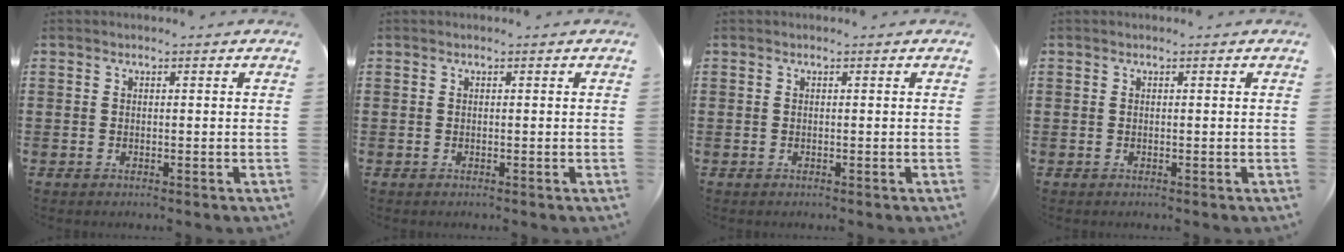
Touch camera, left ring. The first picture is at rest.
{"total": 0.0}
{"total": 0.0}
{"total": 0.0}